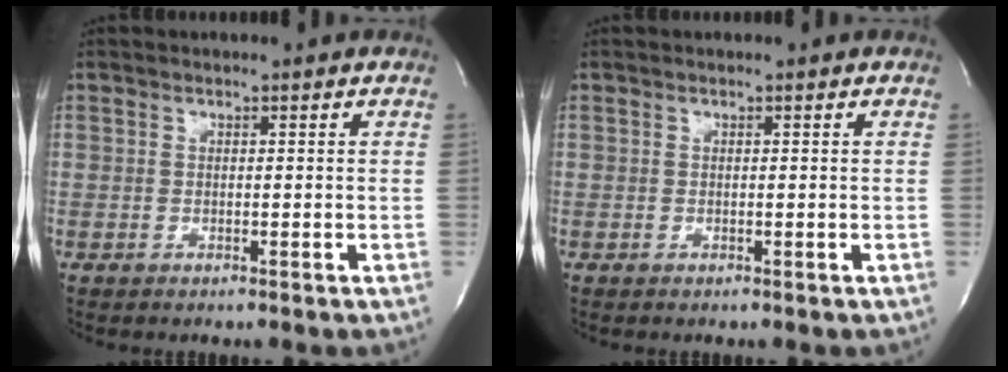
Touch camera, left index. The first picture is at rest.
{"total": 0.0}